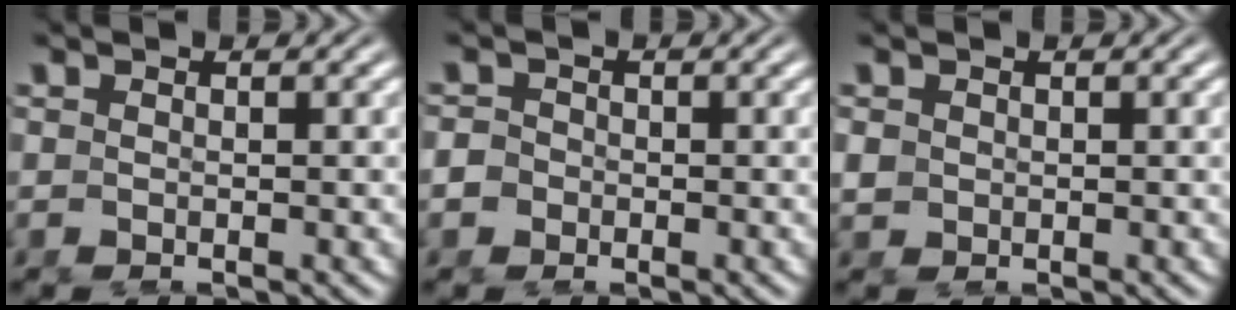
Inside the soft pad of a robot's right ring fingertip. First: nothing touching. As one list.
[{"total": 2.0, "force": [-0.6, 1.9, 0.3], "torque": [-0.016, -0.008, -0.013]}, {"total": 0.8, "force": [0.1, 0.7, 0.3], "torque": [-0.012, -0.007, 0.008]}]